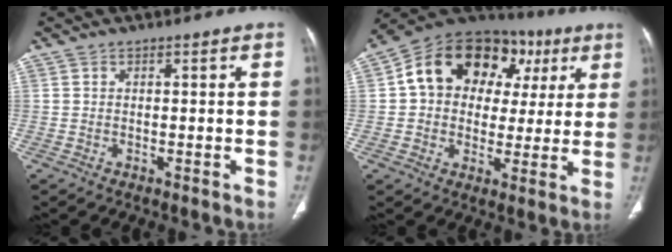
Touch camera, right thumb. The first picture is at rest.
{"total": 20.5, "force": [5.9, 15.0, 12.7], "torque": [-0.149, 0.035, 0.086]}